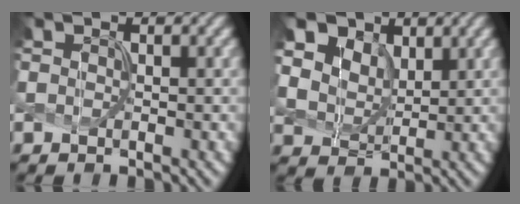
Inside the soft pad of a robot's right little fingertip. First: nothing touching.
{"total": 8.2, "force": [4.8, 5.5, 3.8], "torque": [-0.124, 0.018, 0.083]}